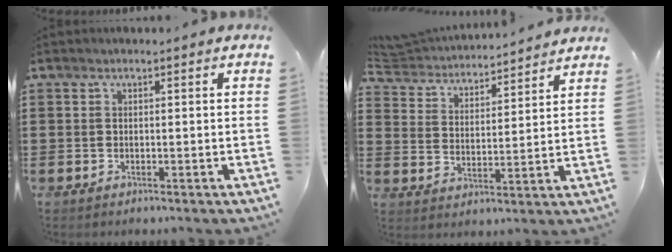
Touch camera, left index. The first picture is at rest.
{"total": 3.8, "force": [3.8, 0.3, 0.0], "torque": [-0.026, -0.031, 0.059]}